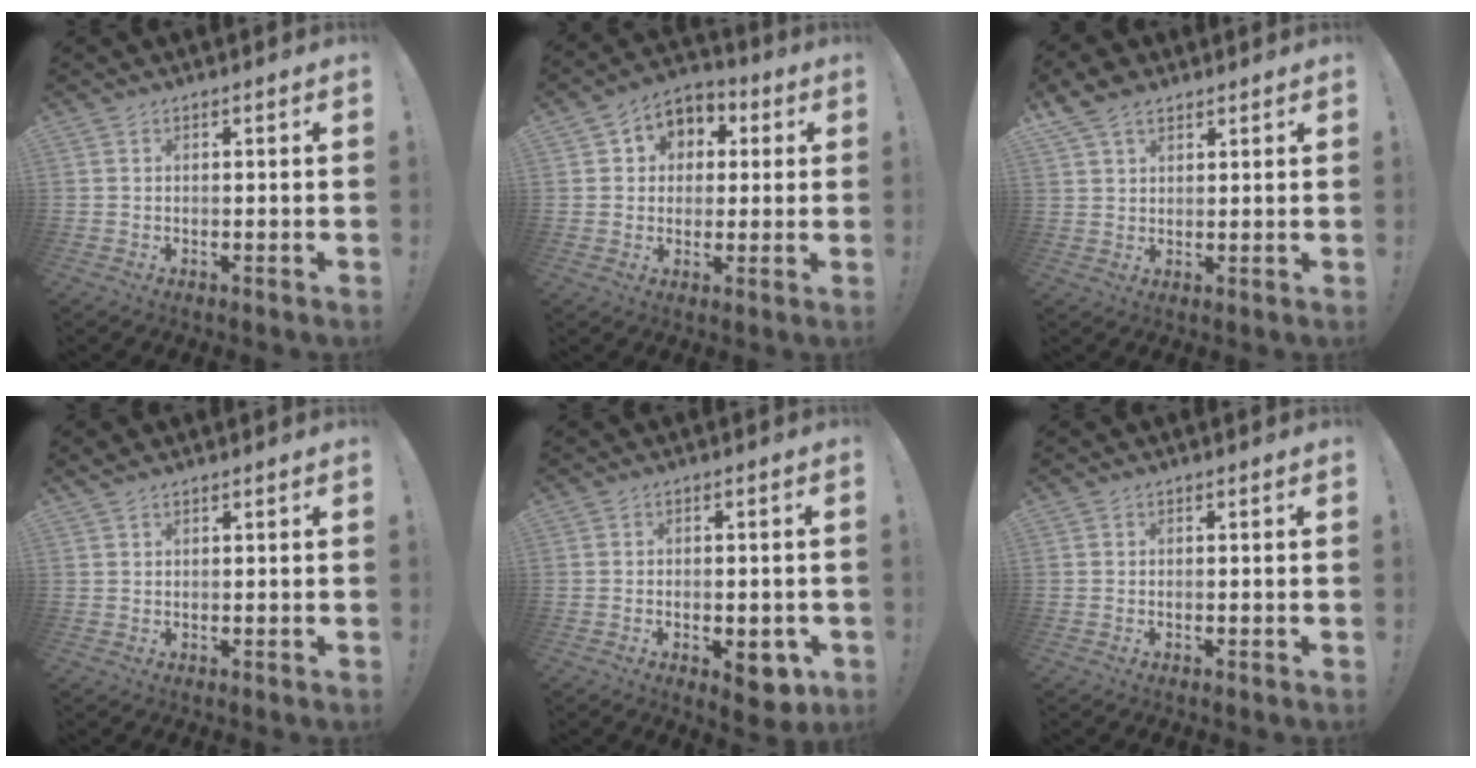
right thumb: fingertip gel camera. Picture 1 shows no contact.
{"total": 7.2, "force": [1.2, 6.7, 2.3], "torque": [-0.031, -0.002, 0.027]}
{"total": 6.6, "force": [4.5, 3.8, 3.0], "torque": [-0.054, -0.011, 0.088]}
{"total": 1.1, "force": [1.0, 0.4, 0.3], "torque": [-0.001, -0.003, 0.018]}
{"total": 6.5, "force": [-2.3, 3.5, 5.0], "torque": [-0.042, 0.005, -0.030]}
{"total": 0.0}